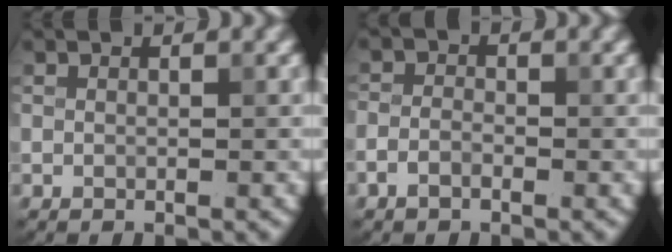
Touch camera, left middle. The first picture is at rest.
{"total": 1.6, "force": [-1.0, 0.9, 0.9], "torque": [-0.016, 0.004, -0.025]}